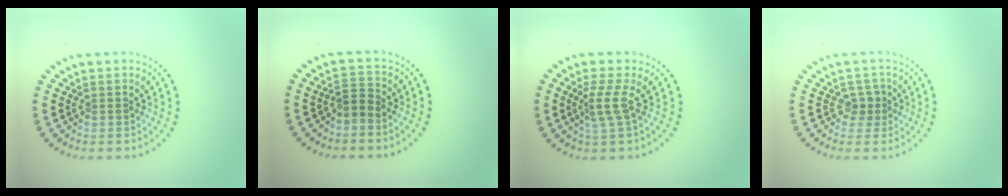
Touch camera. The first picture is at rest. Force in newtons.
{"total": 1.7, "press": 1.3, "slide": 1.2}
{"total": 2.3, "press": 1.5, "slide": 1.7}
{"total": 1.5, "press": 1.1, "slide": 1.0}